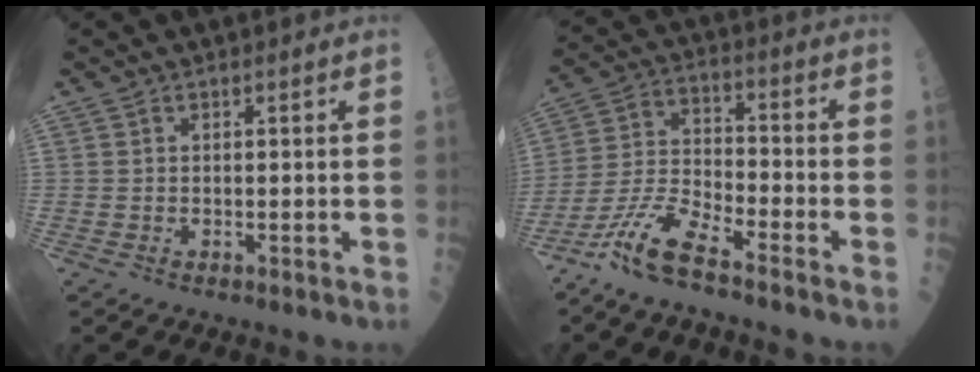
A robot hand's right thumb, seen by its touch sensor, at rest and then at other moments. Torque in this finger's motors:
{"motor_torque": [-0.04, -0.22, 0.73, -0.58, 0.24]}